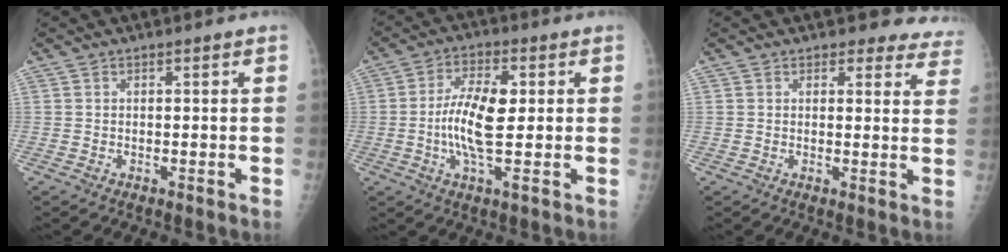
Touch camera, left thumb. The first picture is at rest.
{"total": 9.8, "force": [-0.1, 3.5, 9.1], "torque": [-0.174, 0.004, -0.006]}
{"total": 9.1, "force": [8.2, 3.6, 1.4], "torque": [0.040, -0.038, 0.061]}